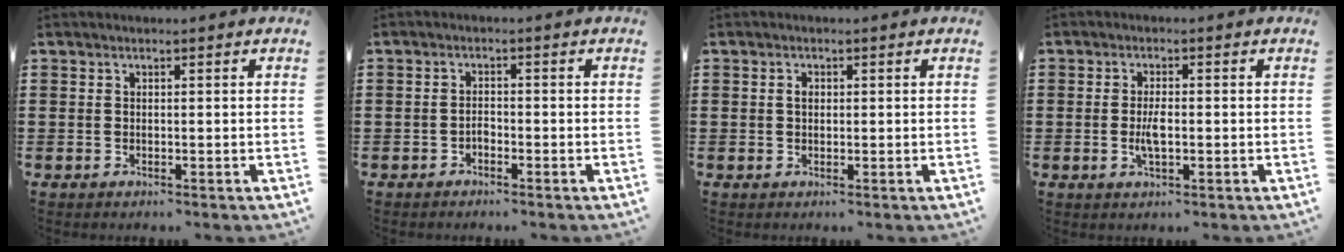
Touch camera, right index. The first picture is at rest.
{"total": 1.2, "force": [-0.8, 0.7, 0.6], "torque": [-0.014, 0.000, -0.017]}
{"total": 1.2, "force": [0.2, 0.8, 0.9], "torque": [-0.019, 0.005, 0.003]}
{"total": 3.4, "force": [-0.5, 1.1, 3.2], "torque": [-0.072, -0.004, -0.014]}